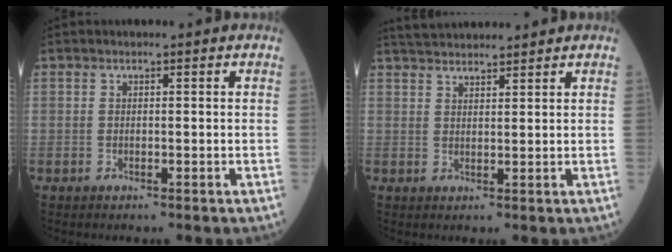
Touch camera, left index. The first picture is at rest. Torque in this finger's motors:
{"motor_torque": [0.26, -0.30, 0.01, 0.01]}